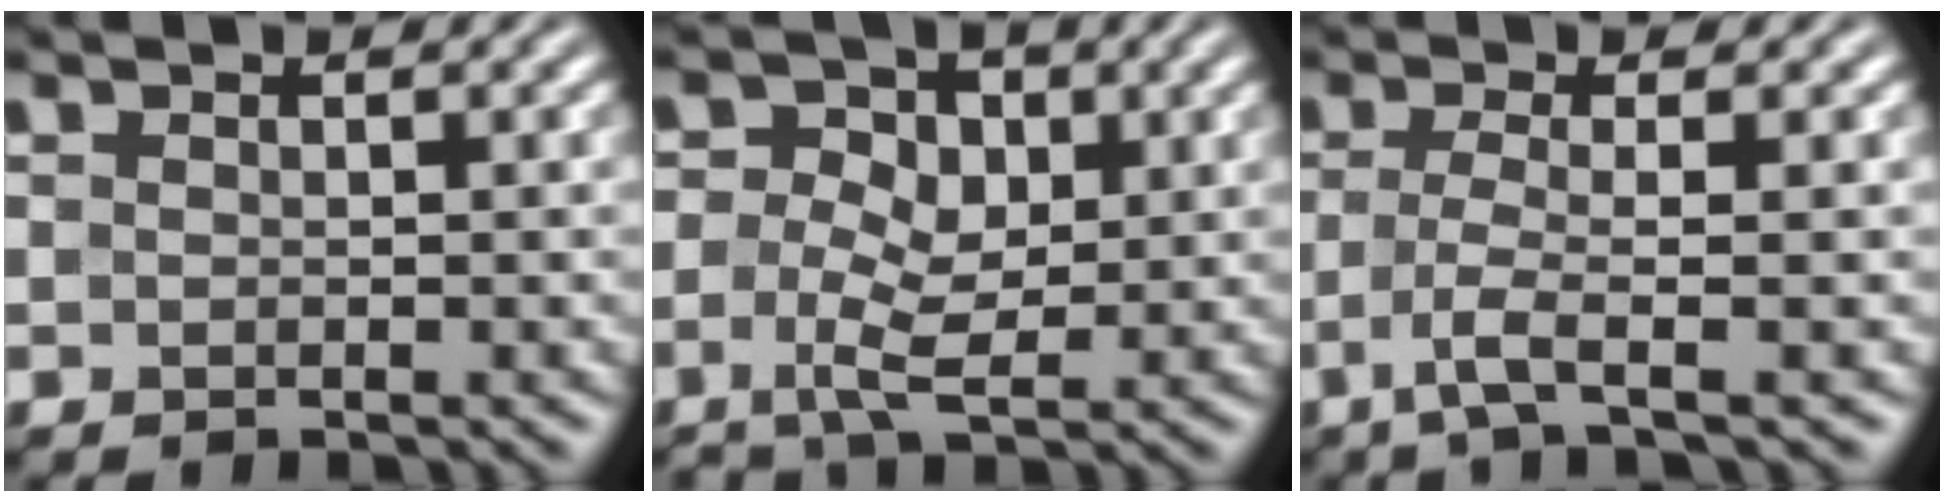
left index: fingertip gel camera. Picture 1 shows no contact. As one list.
[{"total": 3.9, "force": [-0.2, 2.6, 3.0], "torque": [-0.057, 0.004, -0.008]}, {"total": 3.1, "force": [-1.3, 0.3, 2.8], "torque": [-0.059, -0.004, -0.033]}]